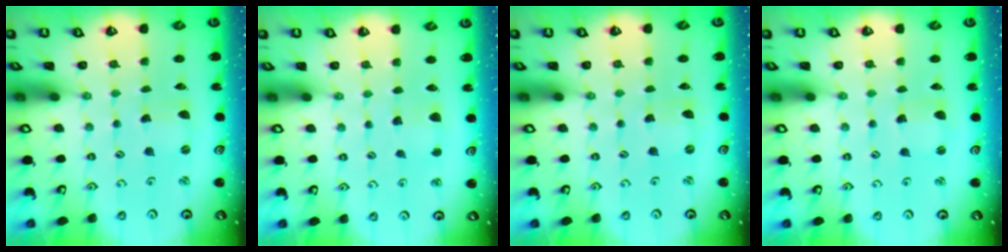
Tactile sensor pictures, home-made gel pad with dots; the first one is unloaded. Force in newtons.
{"total": 2.1, "press": 2.0, "slide": 0.3}
{"total": 0.0}
{"total": 1.0, "press": 1.0, "slide": 0.3}